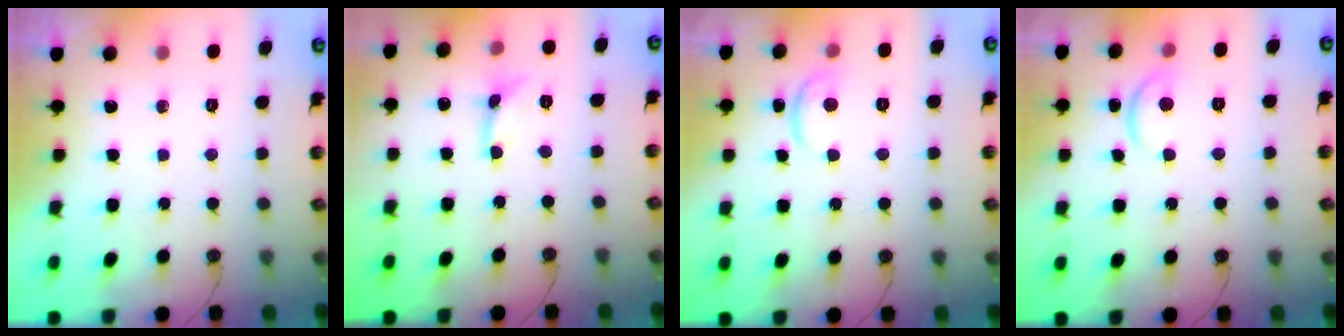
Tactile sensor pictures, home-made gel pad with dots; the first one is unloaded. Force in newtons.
{"total": 0.7, "press": 0.6, "slide": 0.2}
{"total": 1.0, "press": 0.9, "slide": 0.5}
{"total": 1.3, "press": 1.3, "slide": 0.3}